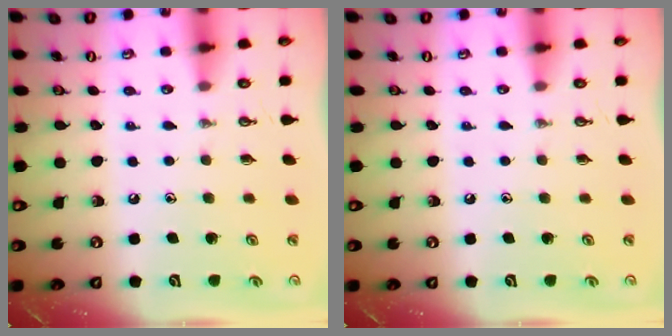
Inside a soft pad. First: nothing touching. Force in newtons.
{"total": 0.0}